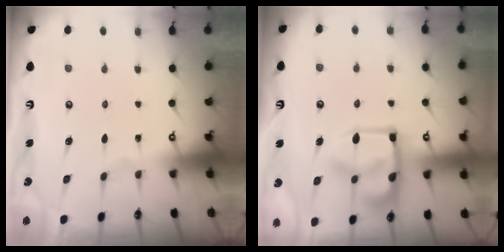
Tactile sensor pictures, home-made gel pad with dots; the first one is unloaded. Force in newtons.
{"total": 12.6, "press": 12.5, "slide": 2.1}